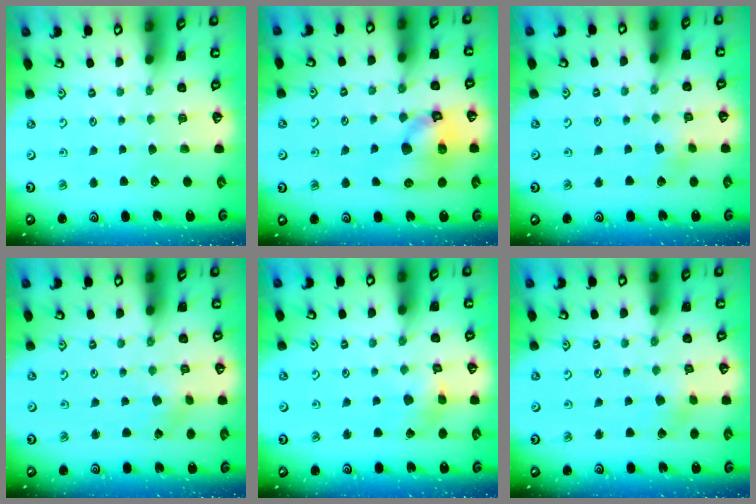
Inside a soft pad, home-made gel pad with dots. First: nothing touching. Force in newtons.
{"total": 13.0, "press": 12.8, "slide": 2.3}
{"total": 3.0, "press": 2.9, "slide": 0.4}
{"total": 0.5, "press": 0.5, "slide": 0.1}
{"total": 4.2, "press": 4.2, "slide": 0.4}
{"total": 2.7, "press": 2.7, "slide": 0.3}